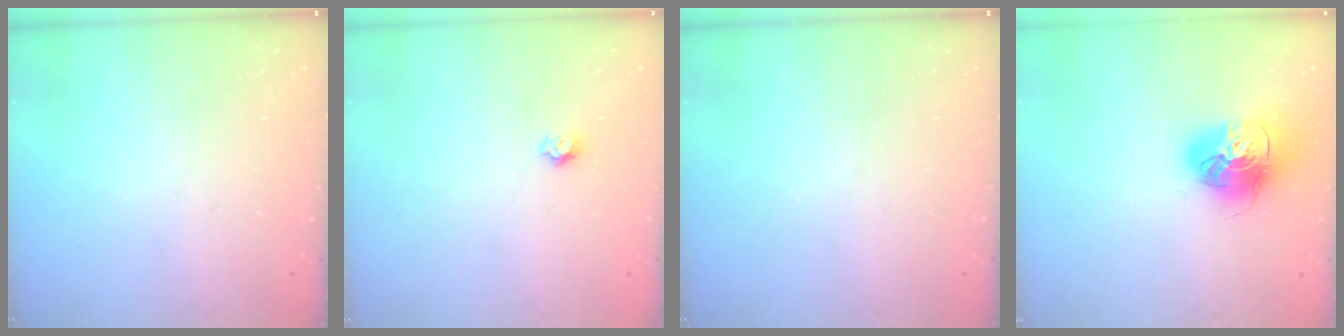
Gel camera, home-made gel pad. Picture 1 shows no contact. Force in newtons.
{"total": 3.7, "press": 3.6, "slide": 0.2}
{"total": 0.0}
{"total": 16.3, "press": 16.2, "slide": 1.6}